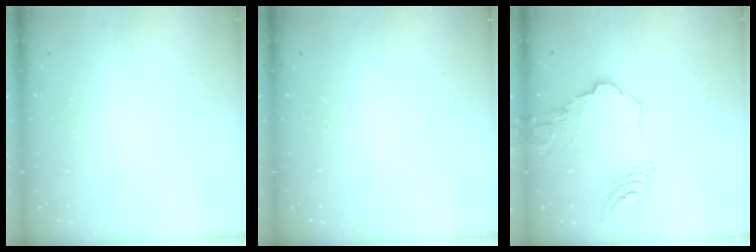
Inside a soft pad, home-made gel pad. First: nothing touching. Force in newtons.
{"total": 1.8, "press": 1.8, "slide": 0.2}
{"total": 15.3, "press": 15.2, "slide": 1.6}